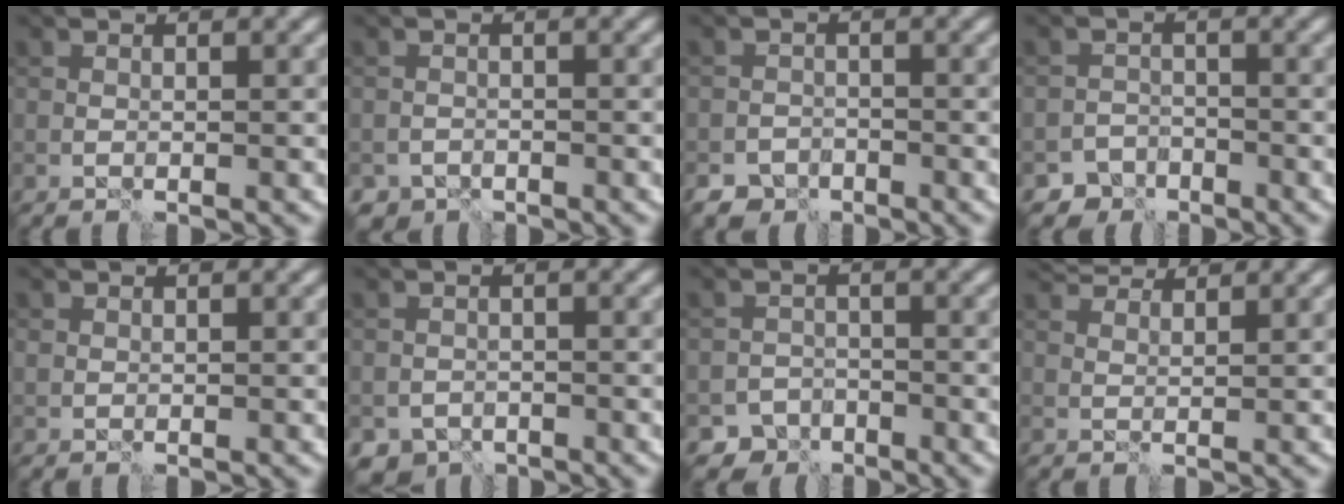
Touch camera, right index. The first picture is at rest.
{"total": 2.0, "force": [-1.8, 1.0, 0.1], "torque": [0.001, 0.004, -0.028]}
{"total": 4.8, "force": [-3.9, 2.8, 0.6], "torque": [0.017, -0.003, -0.061]}
{"total": 3.3, "force": [-2.6, 2.0, 0.0], "torque": [0.020, 0.001, -0.042]}
{"total": 0.5, "force": [0.2, 0.5, 0.0], "torque": [0.002, -0.001, 0.005]}
{"total": 2.8, "force": [-2.2, 1.6, 0.6], "torque": [-0.001, -0.003, -0.039]}
{"total": 3.4, "force": [-2.6, 2.2, 0.1], "torque": [0.018, 0.001, -0.041]}
{"total": 3.6, "force": [3.0, 1.0, 1.6], "torque": [-0.036, -0.006, 0.058]}